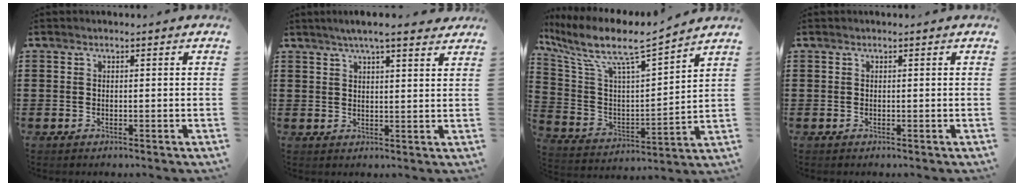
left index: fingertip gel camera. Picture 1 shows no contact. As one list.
[{"total": 4.7, "force": [3.9, 0.2, 2.6], "torque": [-0.059, -0.003, 0.068]}, {"total": 9.3, "force": [7.2, 1.4, 5.7], "torque": [-0.142, -0.050, 0.117]}, {"total": 0.0}]